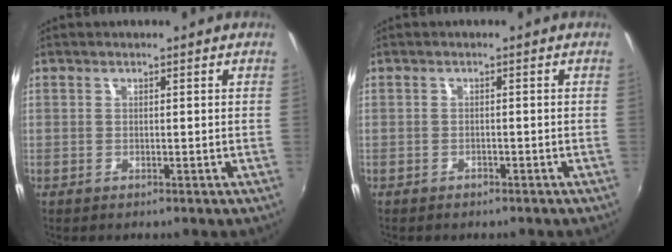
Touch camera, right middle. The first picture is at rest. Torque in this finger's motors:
{"motor_torque": [1.03, -1.11, 0.14, 0.05]}